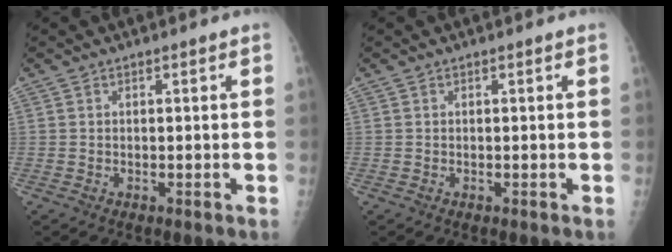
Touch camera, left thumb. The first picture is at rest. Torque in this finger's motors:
{"motor_torque": [0.00, 0.00, -0.09, -0.06, 0.00]}